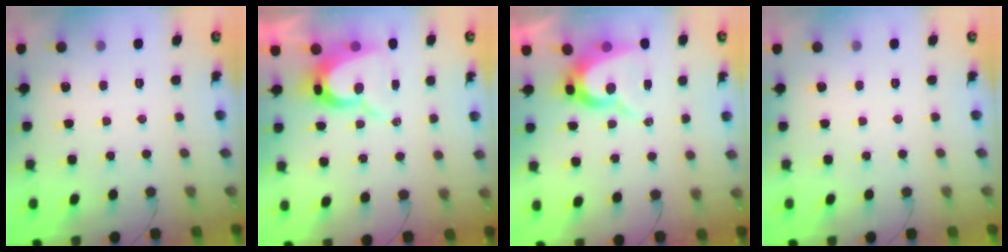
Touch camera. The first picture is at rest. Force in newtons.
{"total": 11.6, "press": 11.5, "slide": 1.3}
{"total": 10.0, "press": 10.0, "slide": 0.9}
{"total": 0.0}